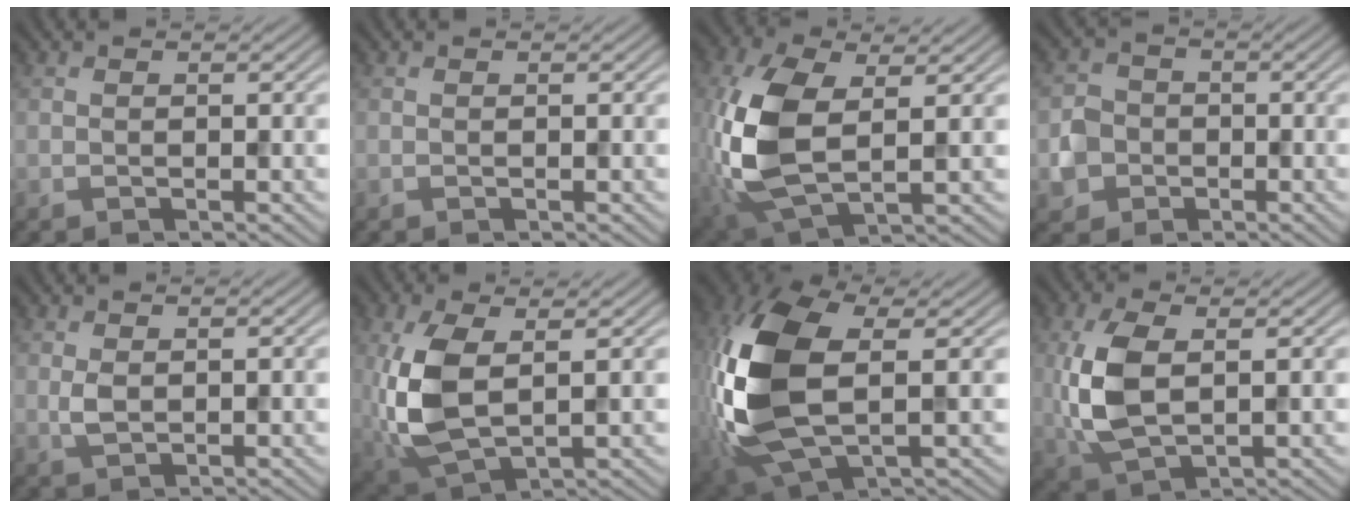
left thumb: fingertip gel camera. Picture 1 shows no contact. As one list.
[{"total": 0.0}, {"total": 12.2, "force": [0.3, 6.4, 10.4], "torque": [-0.269, -0.005, 0.009]}, {"total": 4.2, "force": [-1.2, 3.9, 1.2], "torque": [-0.029, -0.009, -0.031]}, {"total": 1.7, "force": [0.4, 0.9, 1.3], "torque": [-0.032, -0.002, 0.011]}, {"total": 9.9, "force": [0.7, 5.0, 8.5], "torque": [-0.211, -0.009, 0.017]}, {"total": 16.4, "force": [0.3, 8.5, 14.1], "torque": [-0.346, -0.013, 0.009]}, {"total": 8.5, "force": [0.8, 4.3, 7.3], "torque": [-0.180, -0.003, 0.018]}]